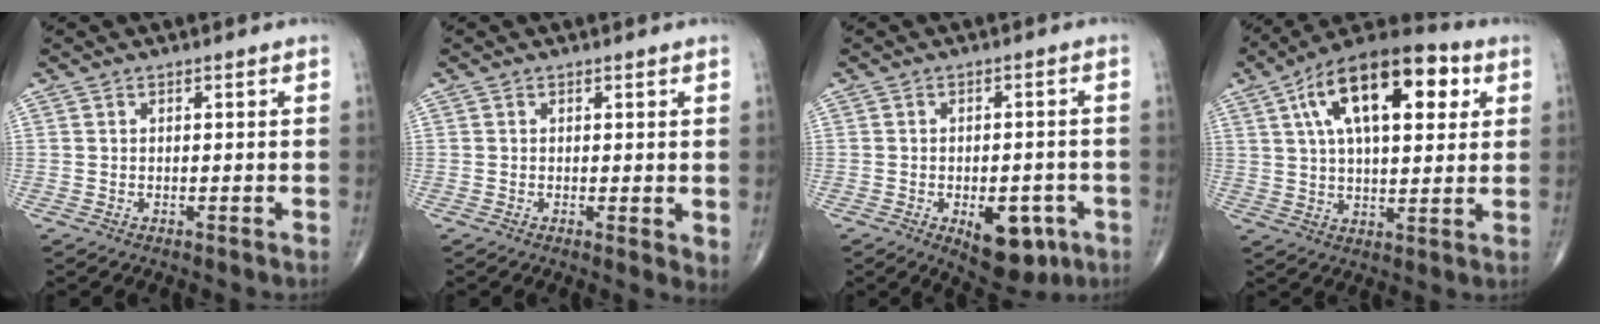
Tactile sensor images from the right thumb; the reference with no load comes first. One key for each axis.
{"total": 2.6, "fx": 0.3, "fy": 0.9, "fz": 2.4, "tx": -0.034, "ty": -0.010, "tz": 0.001}
{"total": 10.3, "fx": -4.2, "fy": 5.4, "fz": 7.6, "tx": -0.077, "ty": 0.011, "tz": -0.047}
{"total": 21.3, "fx": 7.4, "fy": 9.9, "fz": 17.3, "tx": -0.264, "ty": 0.009, "tz": 0.113}